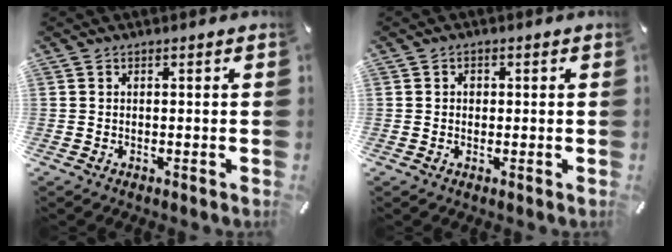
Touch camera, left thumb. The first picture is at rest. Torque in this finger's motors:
{"motor_torque": [-0.12, -0.06, -0.18, -0.14, 0.00]}